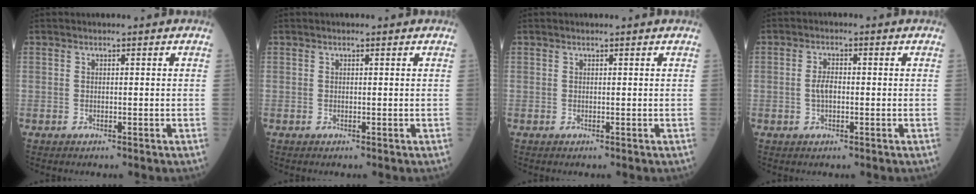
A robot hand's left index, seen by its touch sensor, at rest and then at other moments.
{"total": 0.0}
{"total": 0.8, "force": [0.7, 0.0, 0.3], "torque": [-0.008, 0.007, 0.010]}
{"total": 2.4, "force": [-0.4, 1.0, 2.2], "torque": [-0.046, 0.003, -0.006]}